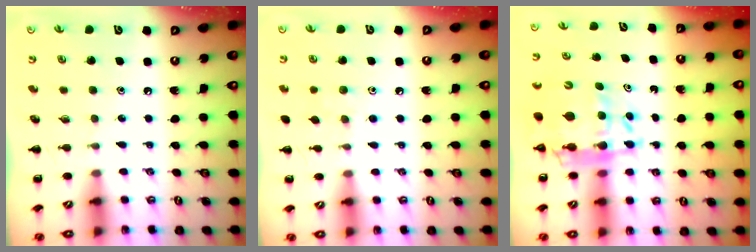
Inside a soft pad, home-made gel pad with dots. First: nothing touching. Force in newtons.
{"total": 6.4, "press": 6.2, "slide": 1.6}
{"total": 14.2, "press": 13.7, "slide": 3.8}